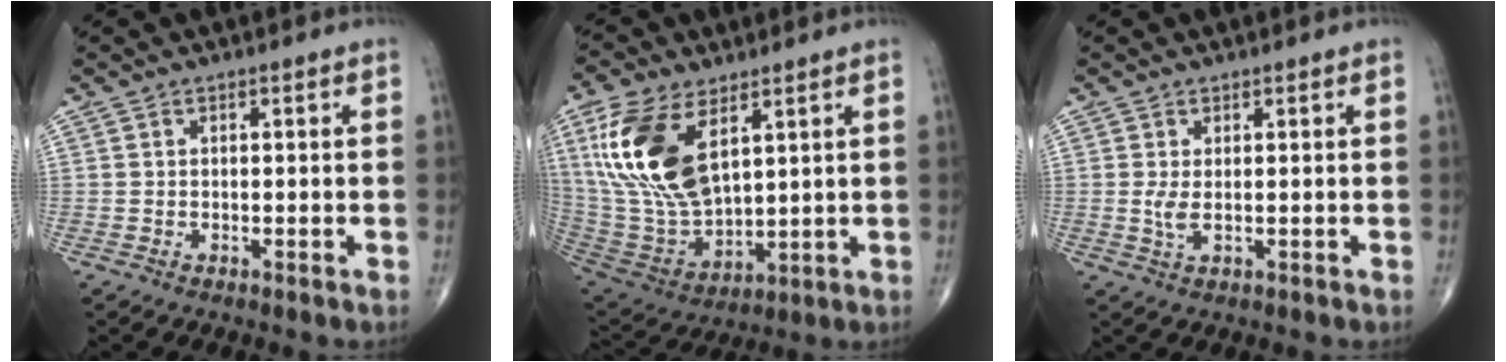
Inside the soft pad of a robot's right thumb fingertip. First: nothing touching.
{"total": 19.1, "force": [7.4, 9.8, 14.7], "torque": [-0.292, -0.029, 0.153]}
{"total": 2.2, "force": [0.2, 0.7, 2.1], "torque": [-0.051, -0.006, 0.007]}